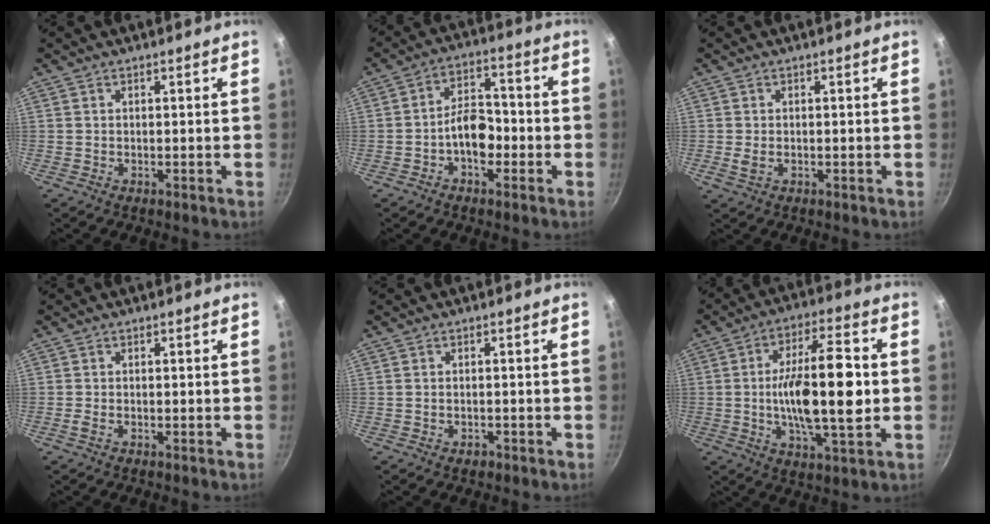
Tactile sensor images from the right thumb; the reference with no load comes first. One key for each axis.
{"total": 7.8, "fx": -2.5, "fy": 4.8, "fz": 5.7, "tx": -0.061, "ty": 0.038, "tz": -0.046}
{"total": 2.3, "fx": -0.4, "fy": 1.5, "fz": 1.6, "tx": -0.033, "ty": -0.003, "tz": -0.004}
{"total": 0.9, "fx": -0.4, "fy": 0.3, "fz": 0.7, "tx": -0.025, "ty": 0.003, "tz": -0.012}
{"total": 1.2, "fx": -0.7, "fy": 0.7, "fz": 0.6, "tx": -0.010, "ty": 0.002, "tz": -0.008}
{"total": 17.4, "fx": -0.5, "fy": 6.0, "fz": 16.3, "tx": -0.270, "ty": 0.016, "tz": -0.010}